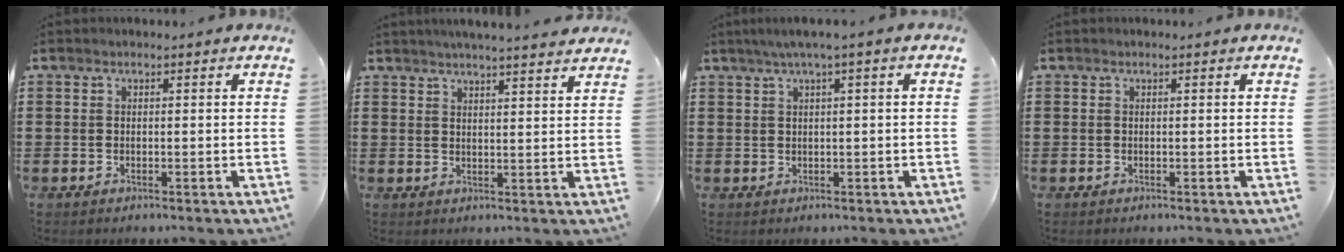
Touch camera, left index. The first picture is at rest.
{"total": 3.4, "force": [3.3, -0.5, 0.8], "torque": [-0.027, -0.012, 0.057]}
{"total": 2.2, "force": [0.7, -0.3, 2.1], "torque": [-0.039, -0.003, 0.011]}
{"total": 0.0}